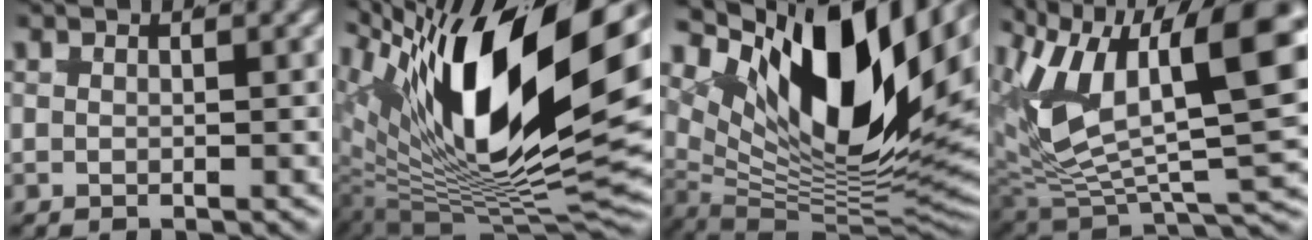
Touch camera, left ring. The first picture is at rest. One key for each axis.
{"total": 20.6, "fx": 3.3, "fy": 10.1, "fz": 17.7, "tx": -0.280, "ty": 0.015, "tz": 0.044}
{"total": 19.8, "fx": 4.2, "fy": 10.9, "fz": 16.0, "tx": -0.235, "ty": 0.003, "tz": 0.054}
{"total": 15.3, "fx": 1.1, "fy": 8.7, "fz": 12.6, "tx": -0.222, "ty": -0.021, "tz": 0.017}